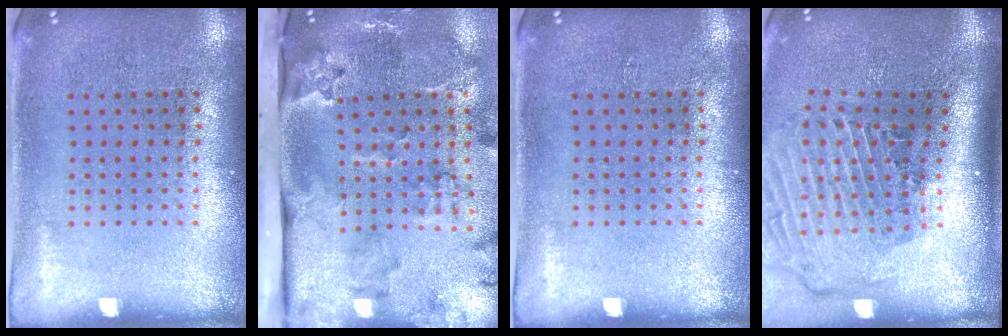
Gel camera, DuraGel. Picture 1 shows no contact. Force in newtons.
{"total": 3.8, "press": 2.6, "slide": 2.8}
{"total": 0.0}
{"total": 2.9, "press": 2.0, "slide": 2.1}